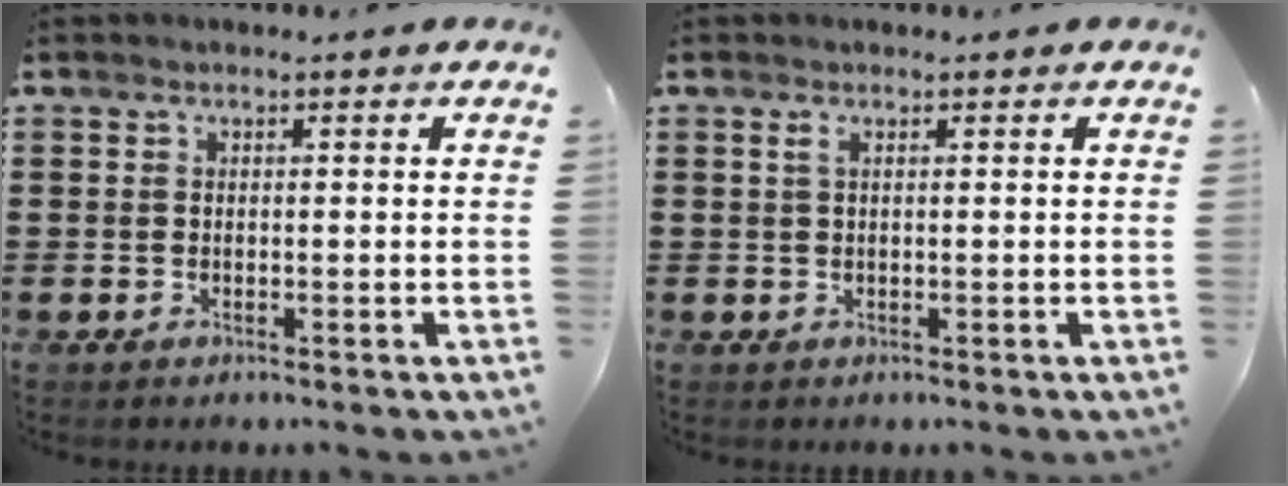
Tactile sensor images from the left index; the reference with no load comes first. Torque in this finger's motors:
{"motor_torque": [1.11, 1.03, 0.12, 0.01]}